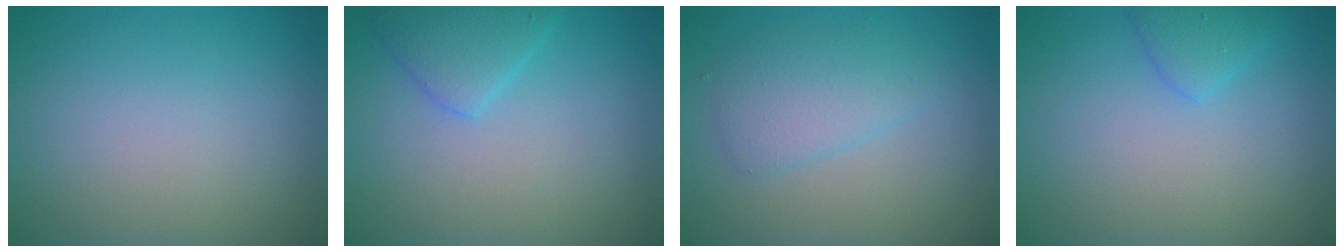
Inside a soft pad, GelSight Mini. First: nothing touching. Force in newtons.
{"total": 2.6, "press": 2.6, "slide": 0.1}
{"total": 2.7, "press": 2.7, "slide": 0.0}
{"total": 1.7, "press": 1.7, "slide": 0.1}